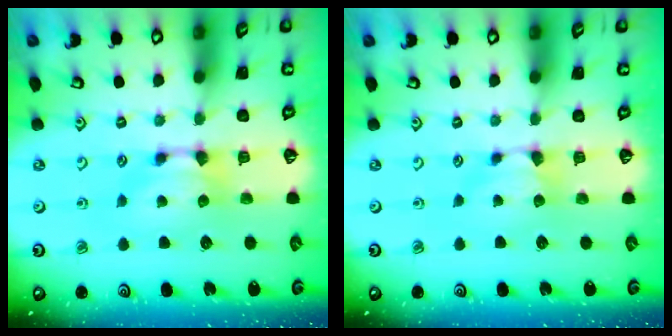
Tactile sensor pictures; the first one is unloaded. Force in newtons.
{"total": 0.8, "press": 0.7, "slide": 0.2}